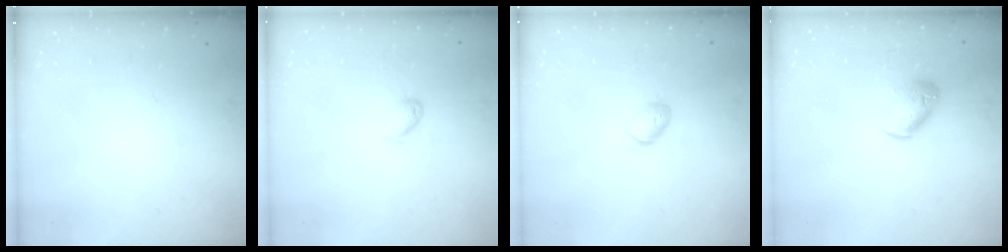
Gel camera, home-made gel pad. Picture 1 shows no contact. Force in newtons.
{"total": 3.6, "press": 3.5, "slide": 0.6}
{"total": 6.3, "press": 6.2, "slide": 1.2}
{"total": 8.2, "press": 8.1, "slide": 1.0}